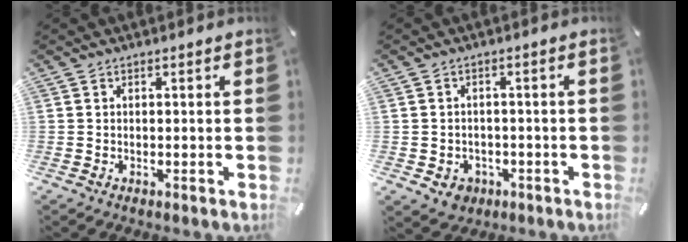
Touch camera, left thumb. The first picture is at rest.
{"total": 4.0, "force": [-1.3, 3.6, 1.2], "torque": [-0.004, 0.004, -0.024]}